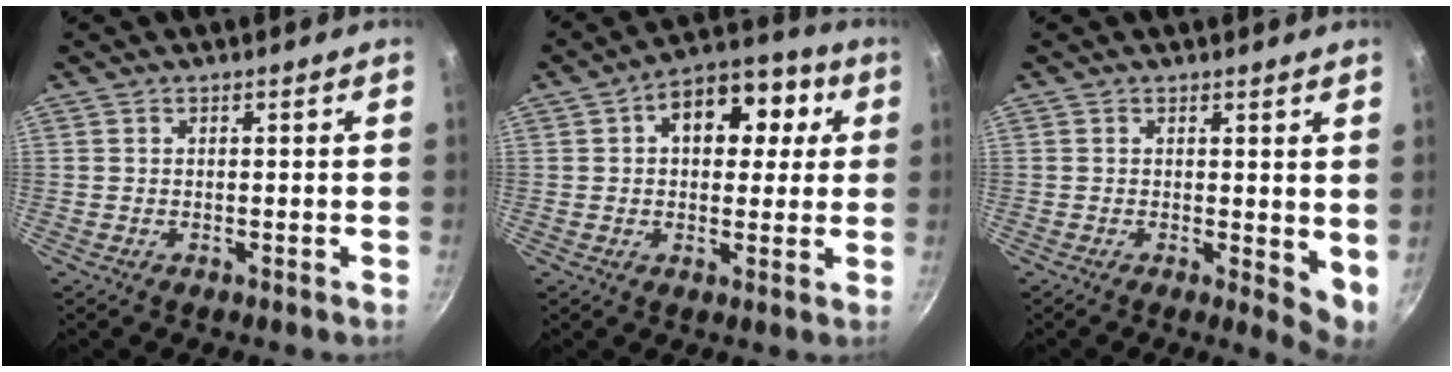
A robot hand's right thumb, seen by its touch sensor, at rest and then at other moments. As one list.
[{"total": 13.6, "force": [3.8, 8.5, 10.0], "torque": [-0.098, 0.021, 0.047]}, {"total": 4.8, "force": [0.7, 1.9, 4.3], "torque": [-0.052, -0.014, 0.012]}]